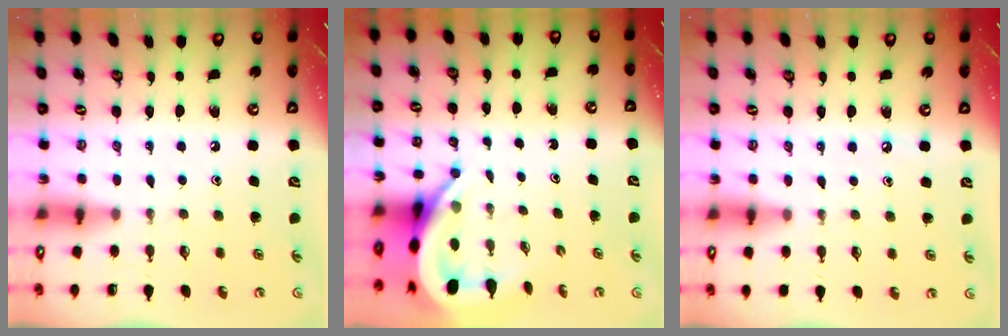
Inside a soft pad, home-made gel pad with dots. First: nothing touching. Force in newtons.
{"total": 8.5, "press": 8.4, "slide": 1.0}
{"total": 3.2, "press": 3.2, "slide": 0.4}